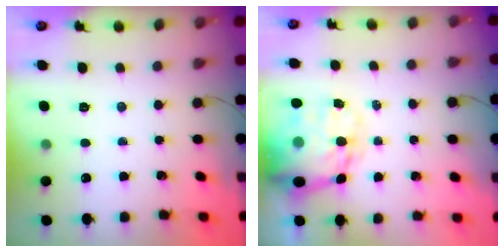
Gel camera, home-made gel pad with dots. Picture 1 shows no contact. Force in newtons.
{"total": 17.6, "press": 17.0, "slide": 4.7}